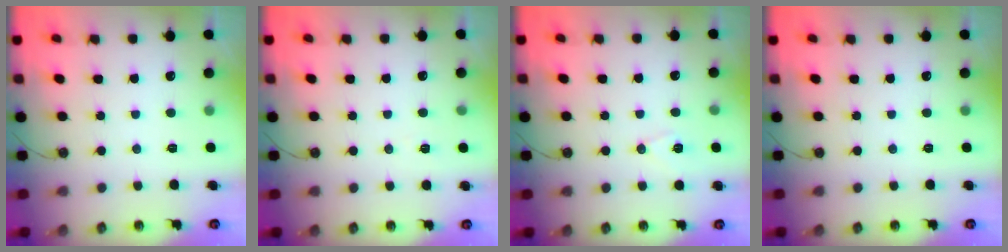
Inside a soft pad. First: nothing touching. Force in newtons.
{"total": 4.8, "press": 2.0, "slide": 4.3}
{"total": 6.0, "press": 5.2, "slide": 3.0}
{"total": 0.0}